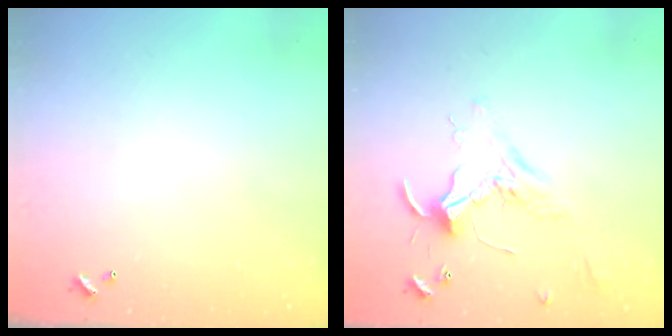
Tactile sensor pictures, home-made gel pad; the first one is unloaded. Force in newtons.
{"total": 2.1, "press": 2.1, "slide": 0.5}